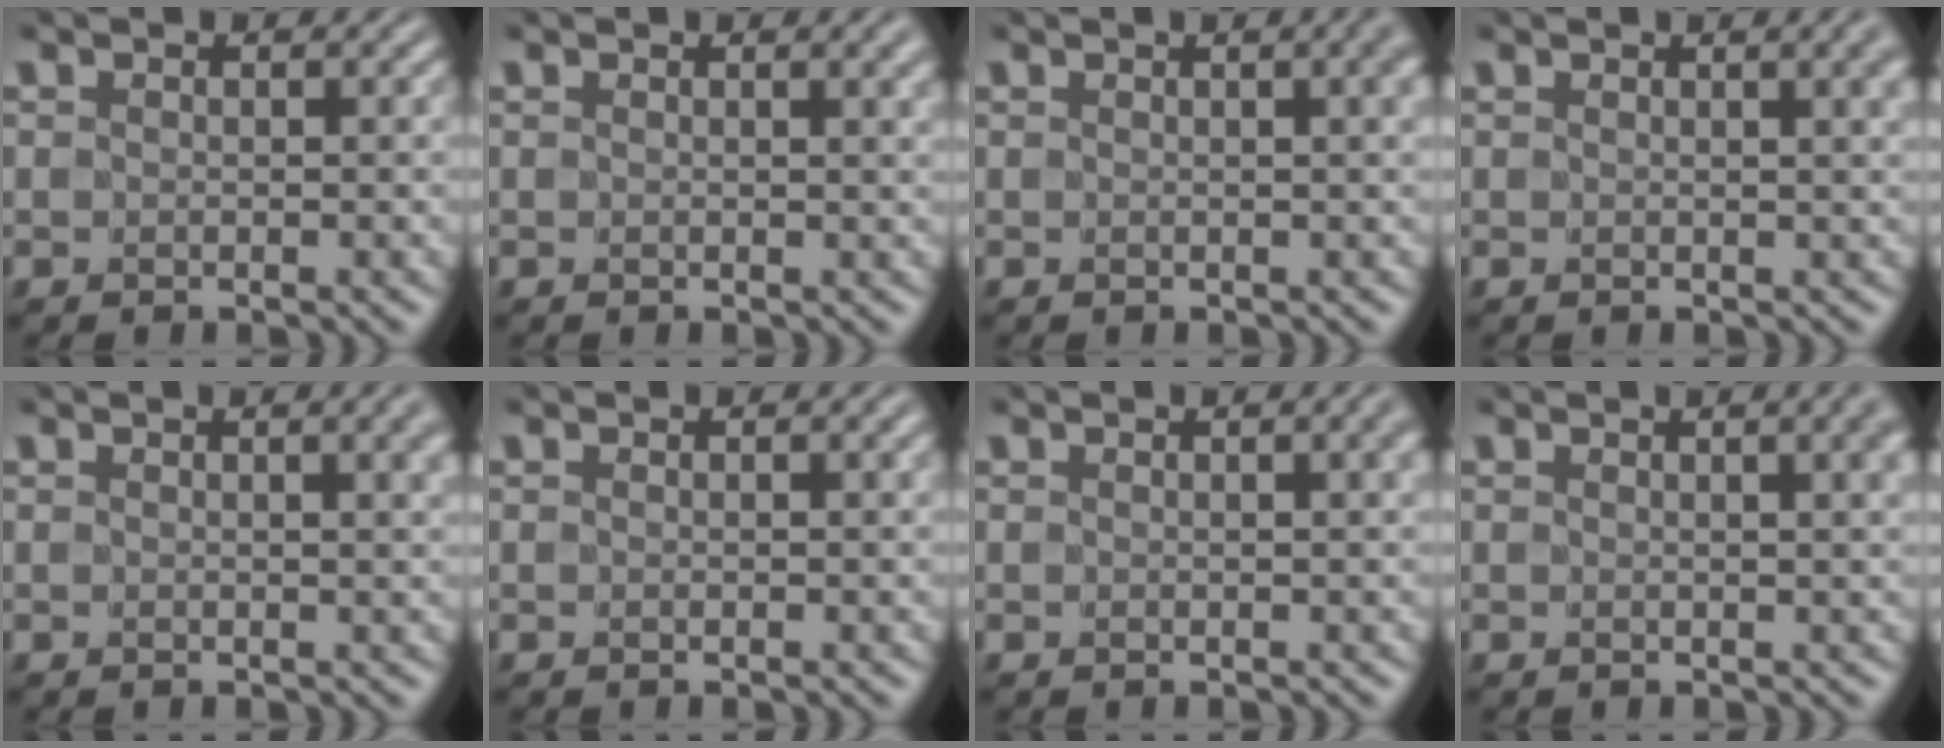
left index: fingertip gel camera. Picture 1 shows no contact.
{"total": 1.6, "force": [1.0, 0.2, 1.3], "torque": [-0.011, -0.003, 0.017]}
{"total": 3.5, "force": [1.2, 1.2, 3.0], "torque": [-0.018, 0.011, 0.000]}
{"total": 4.0, "force": [1.8, 1.5, 3.2], "torque": [-0.019, 0.012, 0.004]}
{"total": 3.1, "force": [1.4, 1.0, 2.6], "torque": [-0.015, 0.006, 0.010]}
{"total": 0.6, "force": [0.3, -0.1, 0.4], "torque": [-0.005, -0.001, 0.006]}
{"total": 2.6, "force": [1.0, 0.8, 2.2], "torque": [-0.014, 0.006, 0.005]}
{"total": 5.7, "force": [2.5, 2.4, 4.6], "torque": [-0.017, 0.025, -0.003]}